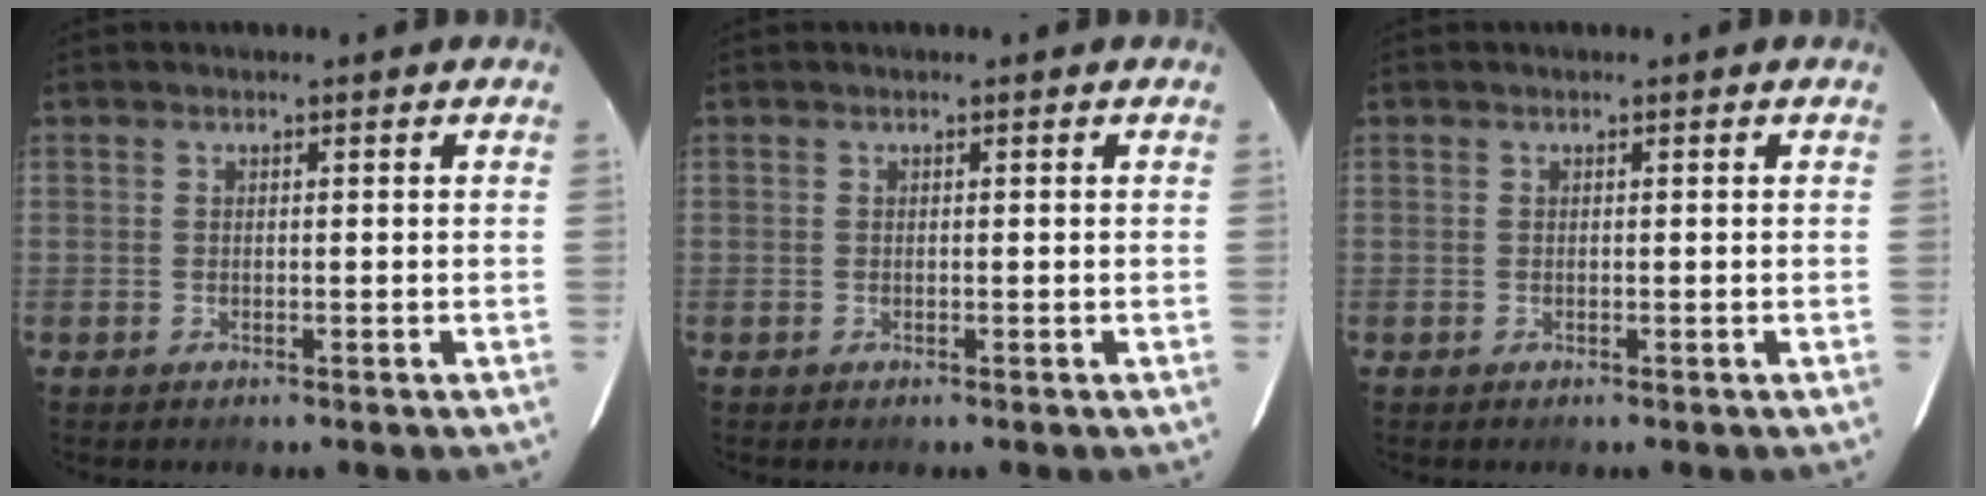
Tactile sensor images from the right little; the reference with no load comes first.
{"total": 0.0}
{"total": 0.0}